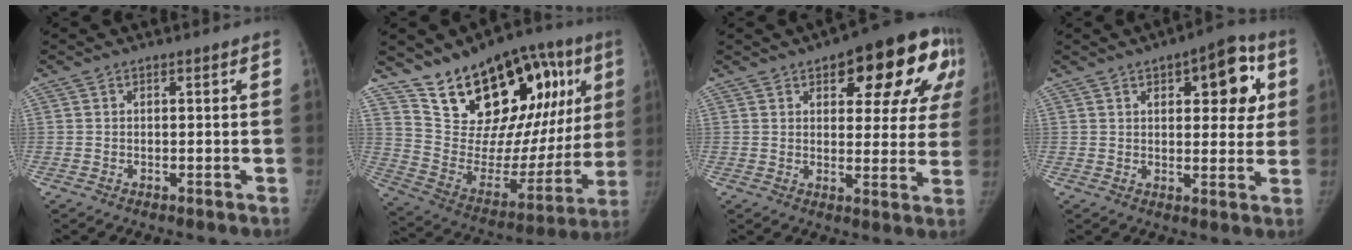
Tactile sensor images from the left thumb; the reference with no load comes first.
{"total": 28.3, "force": [14.1, 15.0, 19.4], "torque": [-0.233, -0.020, 0.237]}
{"total": 18.4, "force": [8.4, 8.1, 14.2], "torque": [-0.134, -0.004, 0.104]}
{"total": 12.7, "force": [4.6, 5.8, 10.3], "torque": [-0.086, -0.001, 0.053]}